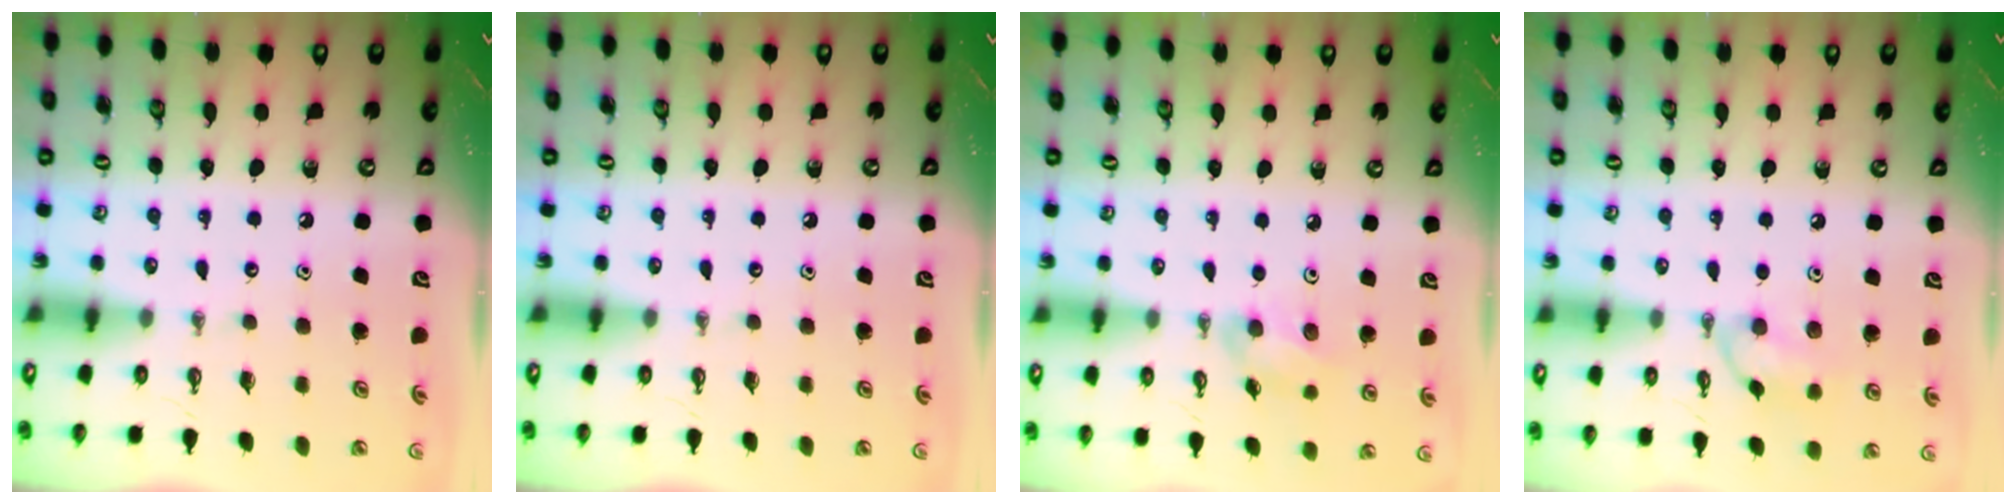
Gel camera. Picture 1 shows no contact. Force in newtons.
{"total": 0.0}
{"total": 5.9, "press": 5.5, "slide": 2.1}
{"total": 8.5, "press": 8.4, "slide": 1.6}